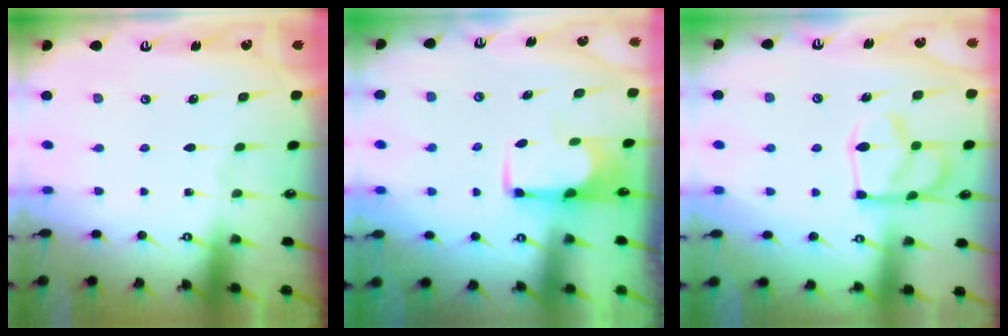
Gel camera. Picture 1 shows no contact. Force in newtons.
{"total": 1.9, "press": 1.7, "slide": 0.8}
{"total": 5.8, "press": 5.7, "slide": 1.1}